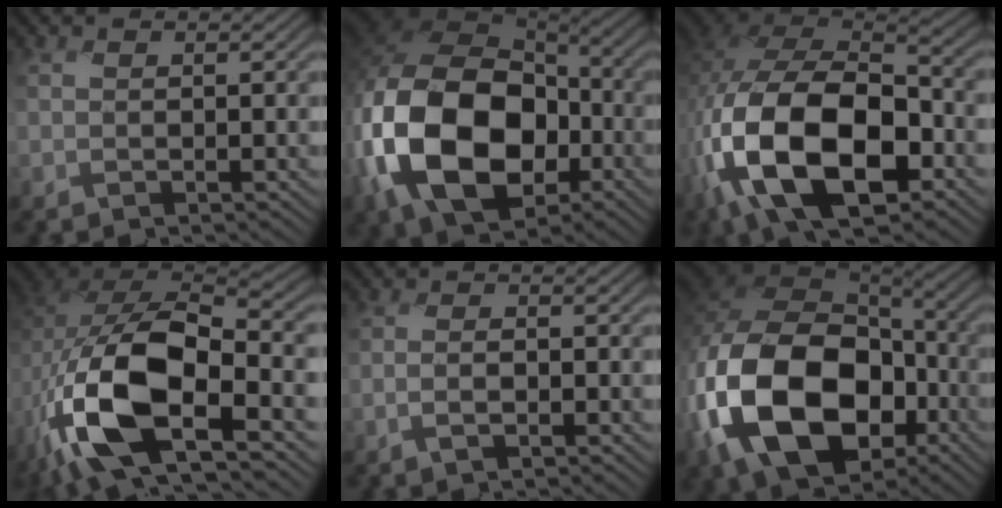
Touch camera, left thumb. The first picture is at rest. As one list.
[{"total": 18.0, "force": [-4.9, 12.8, 11.7], "torque": [-0.268, -0.042, -0.083]}, {"total": 17.5, "force": [-6.1, 10.5, 12.7], "torque": [-0.277, -0.051, -0.103]}, {"total": 15.8, "force": [-5.2, 8.9, 11.9], "torque": [-0.258, -0.031, -0.092]}, {"total": 1.4, "force": [-1.0, 0.2, 1.0], "torque": [-0.024, 0.000, -0.026]}, {"total": 18.8, "force": [-5.8, 13.1, 12.1], "torque": [-0.283, -0.045, -0.098]}]